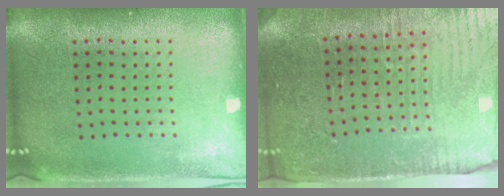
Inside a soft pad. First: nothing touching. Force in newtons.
{"total": 3.5, "press": 3.5, "slide": 0.3}